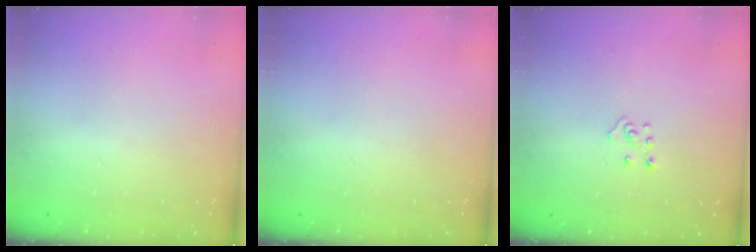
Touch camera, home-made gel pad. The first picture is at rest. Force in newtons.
{"total": 0.0}
{"total": 2.7, "press": 2.7, "slide": 0.2}